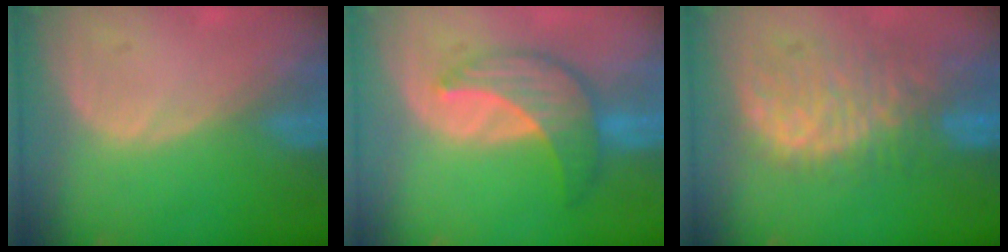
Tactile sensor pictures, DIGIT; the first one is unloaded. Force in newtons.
{"total": 7.1, "press": 7.1, "slide": 0.1}
{"total": 10.7, "press": 9.4, "slide": 5.2}